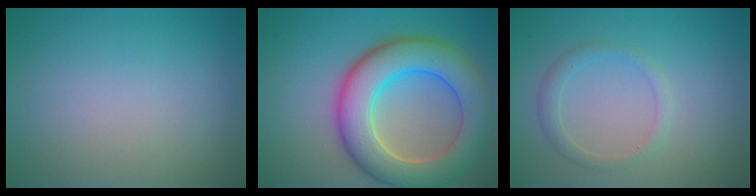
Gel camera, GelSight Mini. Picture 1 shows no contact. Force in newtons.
{"total": 9.3, "press": 9.3, "slide": 0.5}
{"total": 1.7, "press": 1.7, "slide": 0.1}